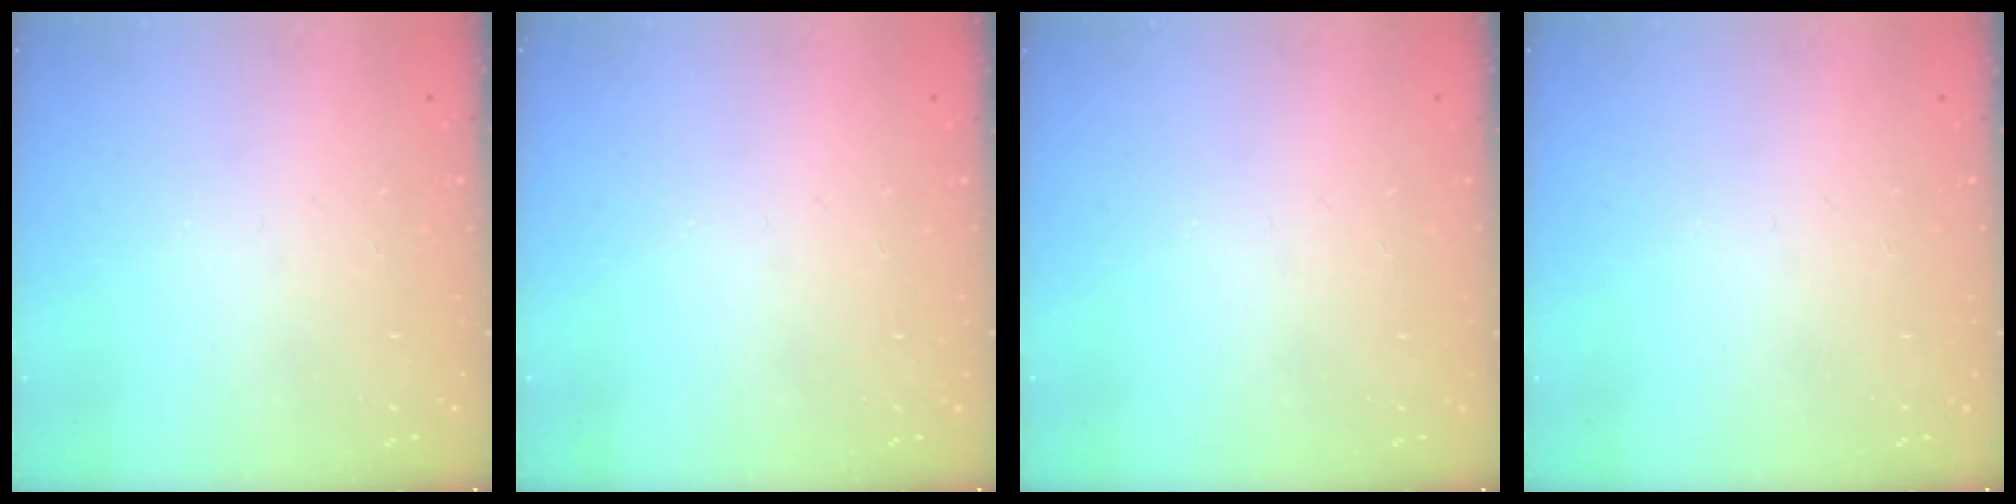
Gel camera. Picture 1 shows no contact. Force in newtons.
{"total": 0.0}
{"total": 0.0}
{"total": 0.0}